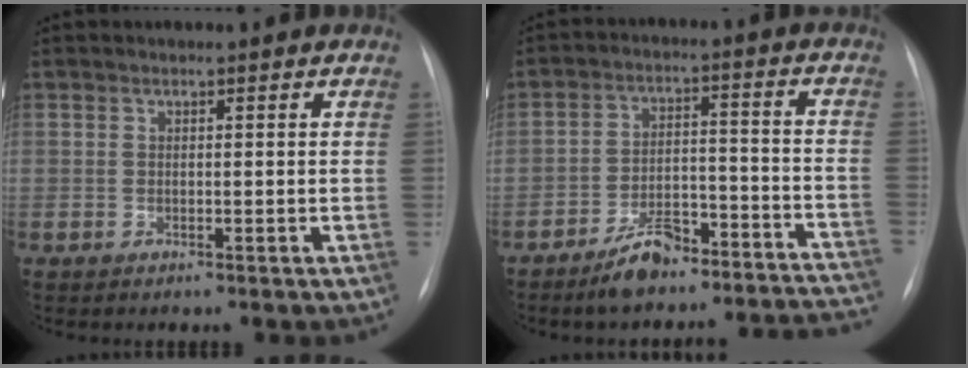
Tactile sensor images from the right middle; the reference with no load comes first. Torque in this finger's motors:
{"motor_torque": [0.97, -1.17, 0.63, 0.12]}